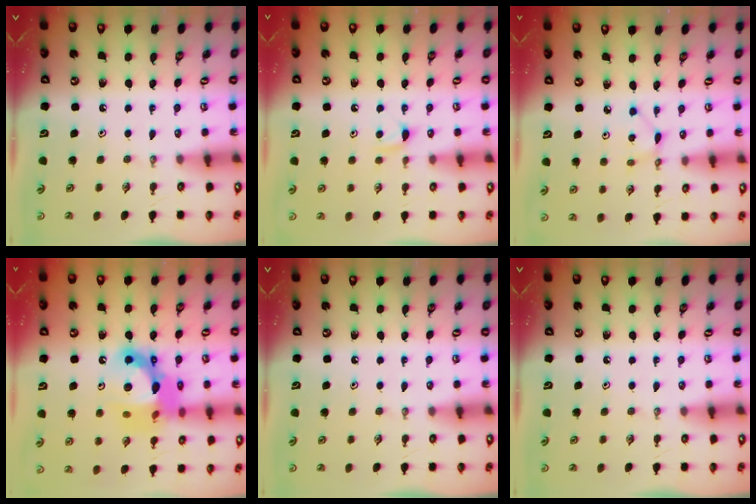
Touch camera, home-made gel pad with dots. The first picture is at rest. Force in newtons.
{"total": 4.5, "press": 4.4, "slide": 0.6}
{"total": 2.8, "press": 2.8, "slide": 0.3}
{"total": 16.4, "press": 16.3, "slide": 1.6}
{"total": 0.0}
{"total": 0.0}